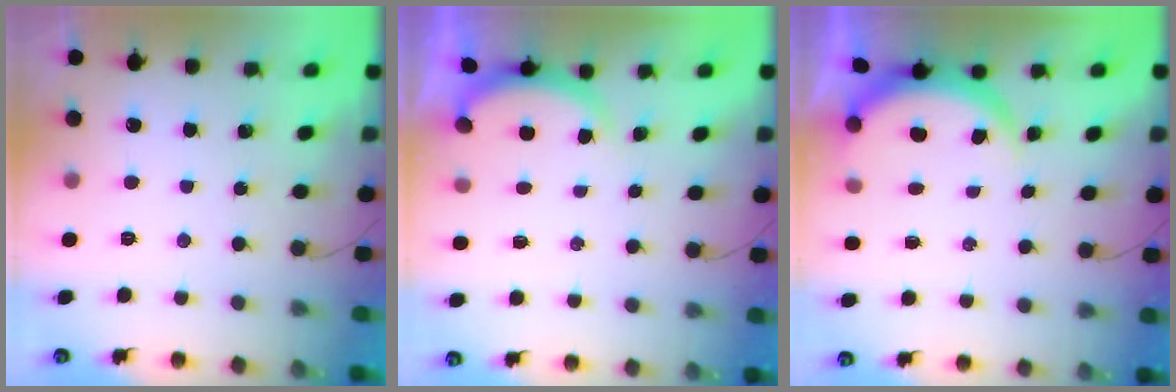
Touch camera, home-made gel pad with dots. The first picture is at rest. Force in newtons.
{"total": 1.7, "press": 1.6, "slide": 0.5}
{"total": 3.8, "press": 3.8, "slide": 0.3}